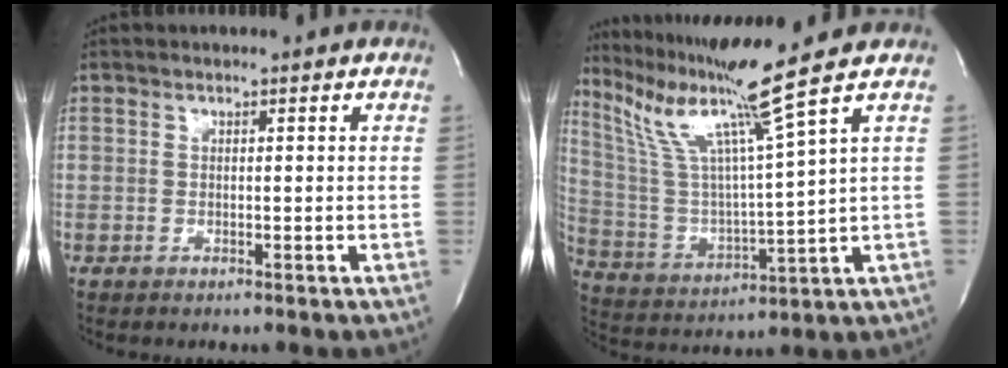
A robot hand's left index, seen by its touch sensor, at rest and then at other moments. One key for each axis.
{"total": 14.2, "fx": 10.3, "fy": -3.9, "fz": 8.9, "tx": -0.172, "ty": -0.023, "tz": 0.202}